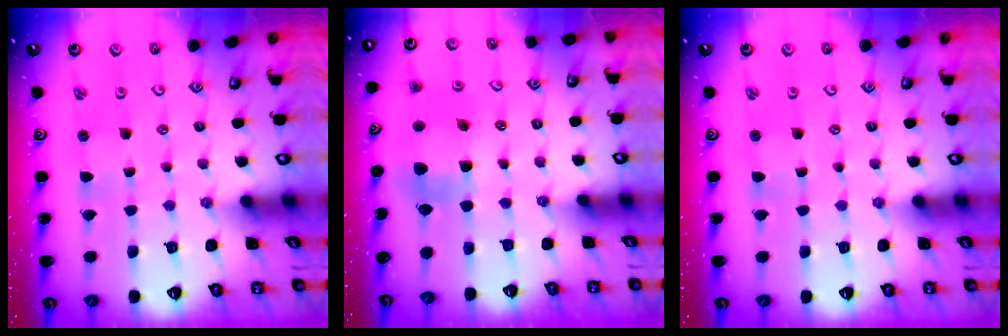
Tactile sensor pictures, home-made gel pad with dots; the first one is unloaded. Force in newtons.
{"total": 5.7, "press": 5.7, "slide": 0.6}
{"total": 0.0}